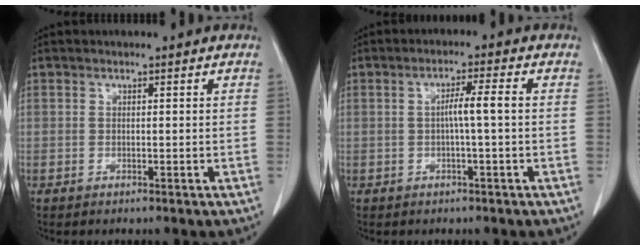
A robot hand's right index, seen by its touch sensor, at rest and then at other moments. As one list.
[{"total": 3.6, "force": [-0.2, -0.3, 3.5], "torque": [-0.062, 0.007, -0.002]}]